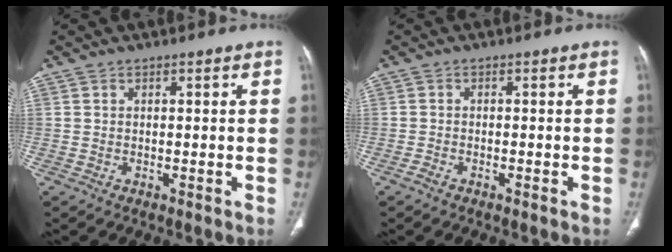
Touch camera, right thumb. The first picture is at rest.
{"total": 1.2, "force": [-0.9, 0.3, 0.7], "torque": [-0.022, 0.004, -0.018]}